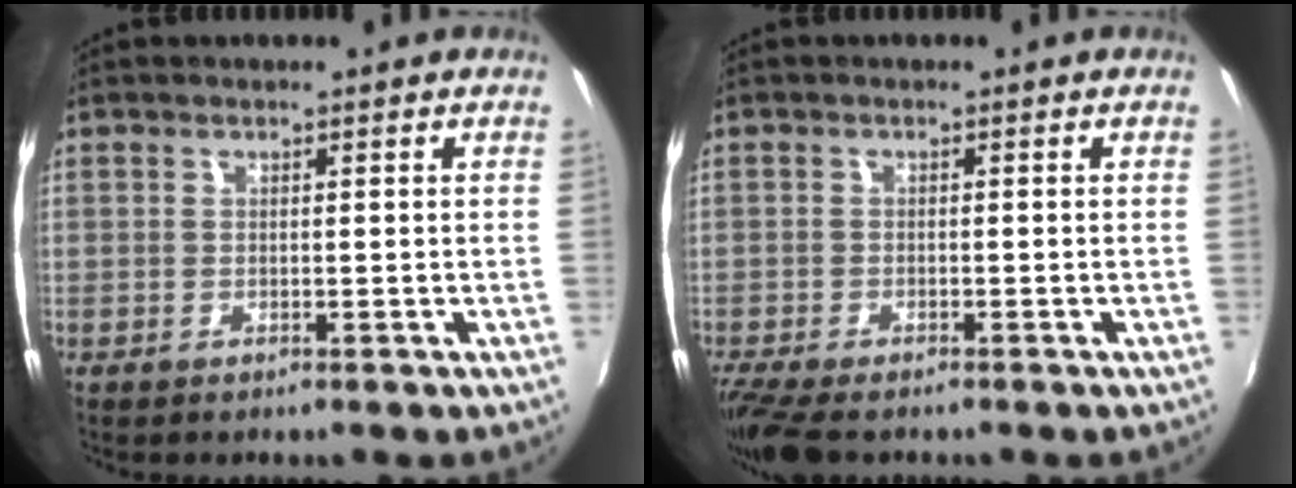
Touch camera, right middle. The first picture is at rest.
{"total": 6.5, "force": [-5.1, 1.6, 3.7], "torque": [-0.090, -0.036, -0.096]}